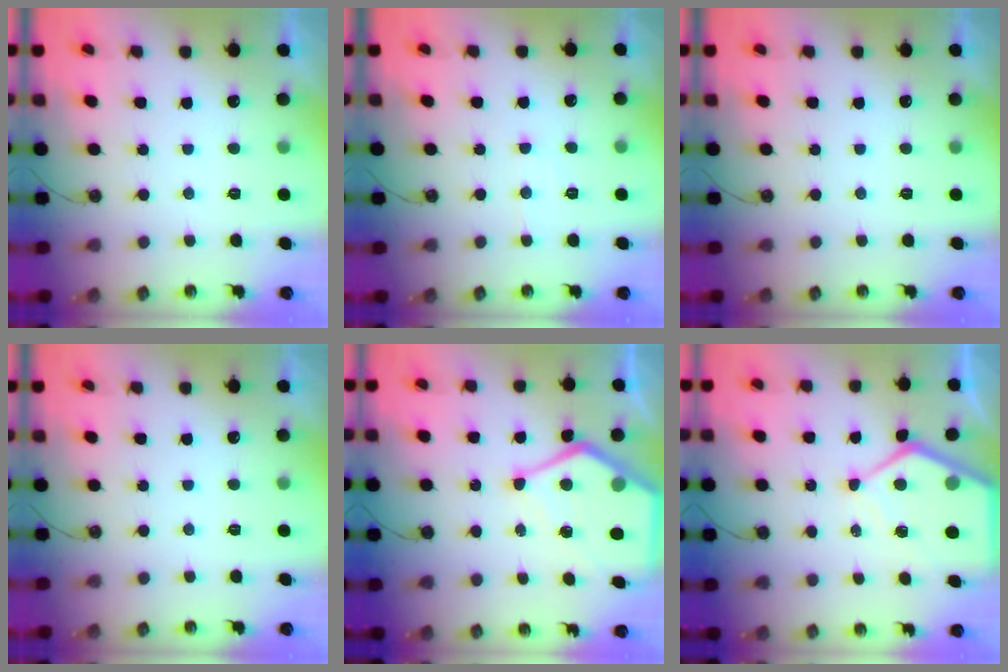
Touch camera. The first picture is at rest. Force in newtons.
{"total": 5.5, "press": 5.5, "slide": 0.8}
{"total": 0.0}
{"total": 0.0}
{"total": 13.4, "press": 13.4, "slide": 1.1}
{"total": 11.2, "press": 11.1, "slide": 1.2}